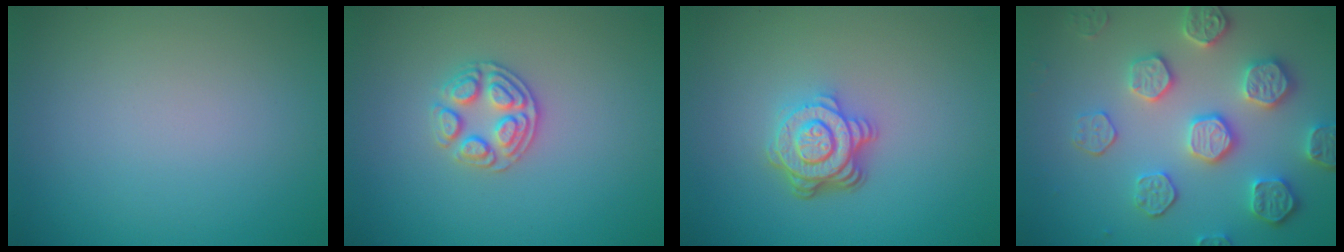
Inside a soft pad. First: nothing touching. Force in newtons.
{"total": 2.7, "press": 2.6, "slide": 0.8}
{"total": 4.7, "press": 3.5, "slide": 3.2}
{"total": 5.5, "press": 5.1, "slide": 2.2}